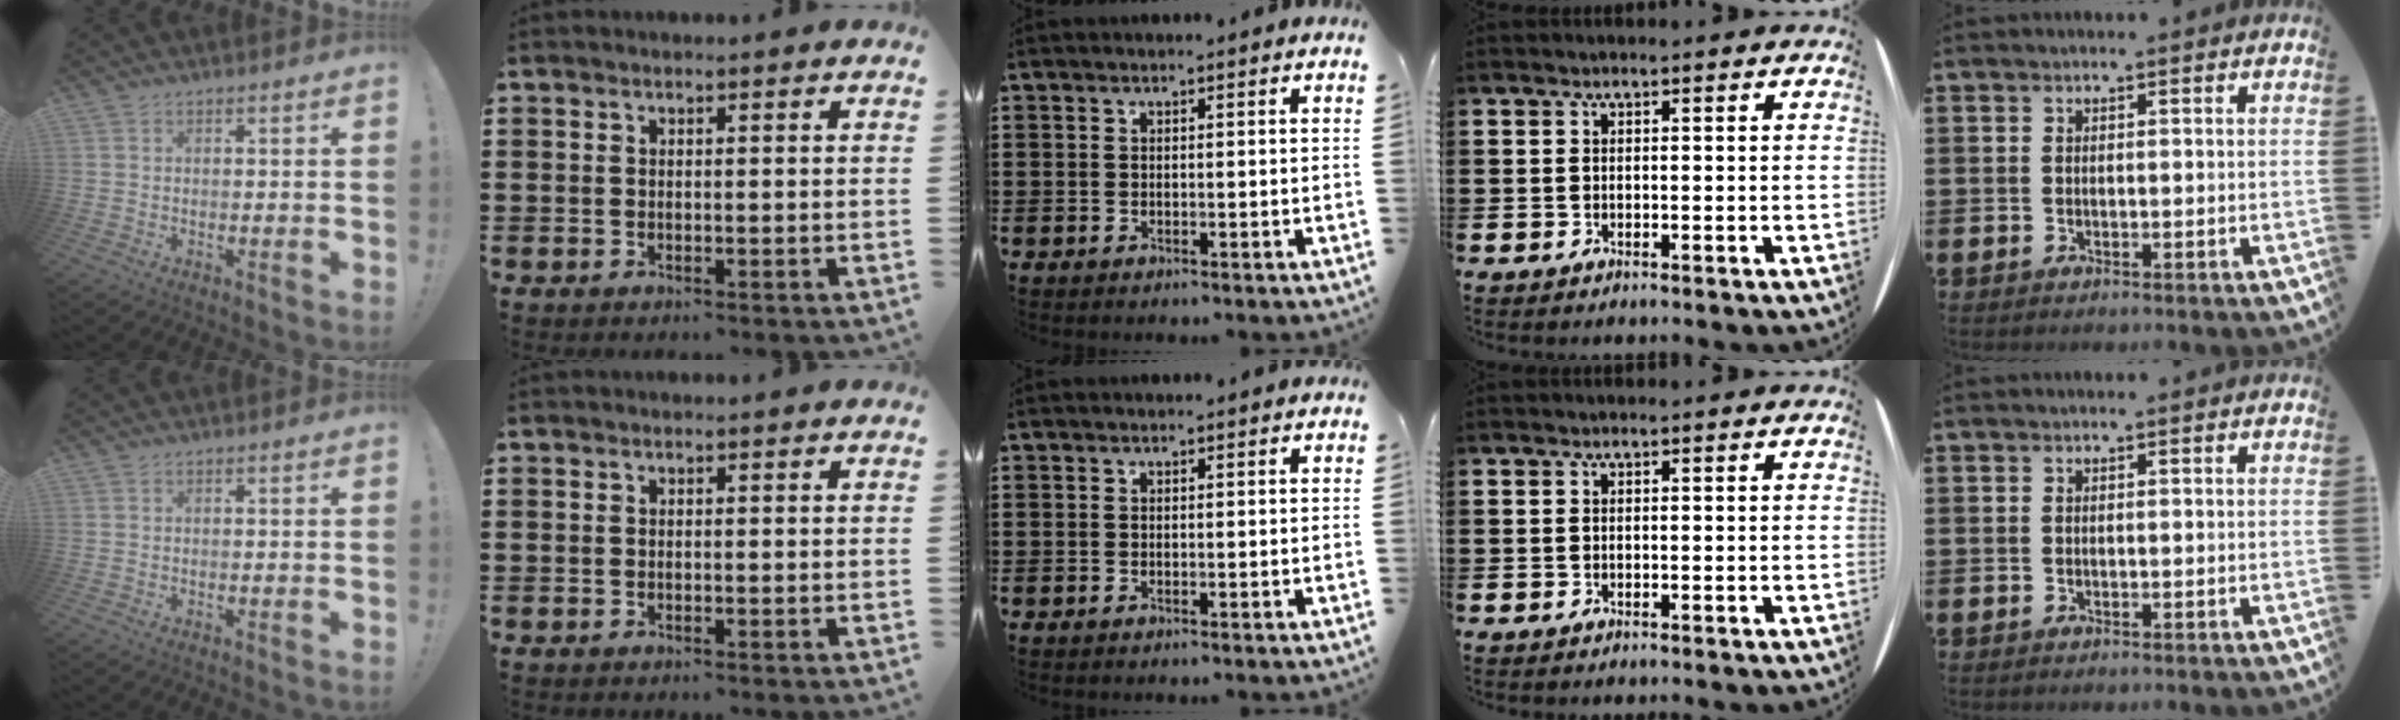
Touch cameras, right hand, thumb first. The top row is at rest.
{}